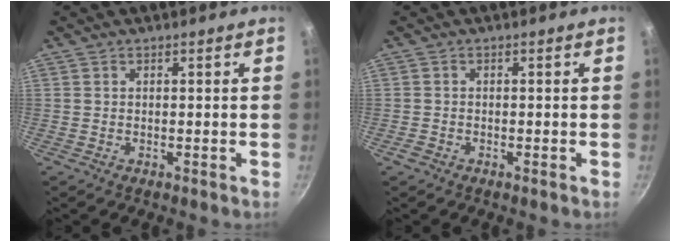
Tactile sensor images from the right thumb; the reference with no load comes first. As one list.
[{"total": 1.1, "force": [-0.9, 0.4, 0.6], "torque": [-0.018, 0.003, -0.017]}]